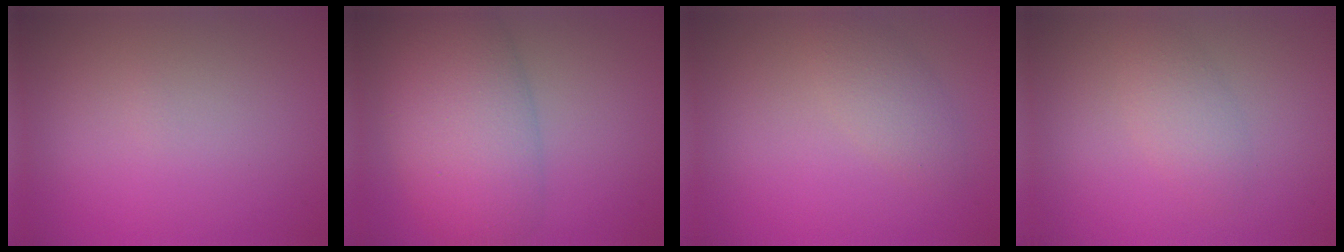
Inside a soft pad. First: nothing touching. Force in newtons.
{"total": 7.9, "press": 7.9, "slide": 0.3}
{"total": 2.1, "press": 2.1, "slide": 0.1}
{"total": 1.7, "press": 1.7, "slide": 0.1}